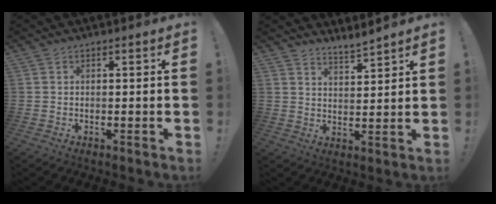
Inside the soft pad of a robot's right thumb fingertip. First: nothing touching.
{"total": 5.0, "force": [4.8, 0.6, 1.1], "torque": [-0.009, -0.035, 0.086]}